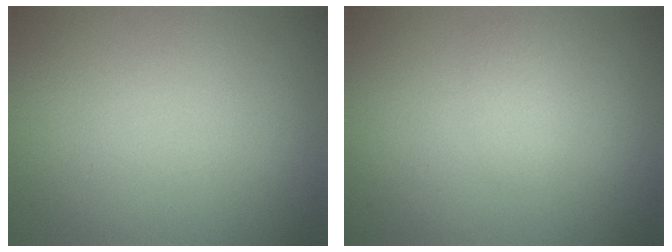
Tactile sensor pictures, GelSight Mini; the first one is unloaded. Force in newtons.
{"total": 0.8, "press": 0.8, "slide": 0.0}